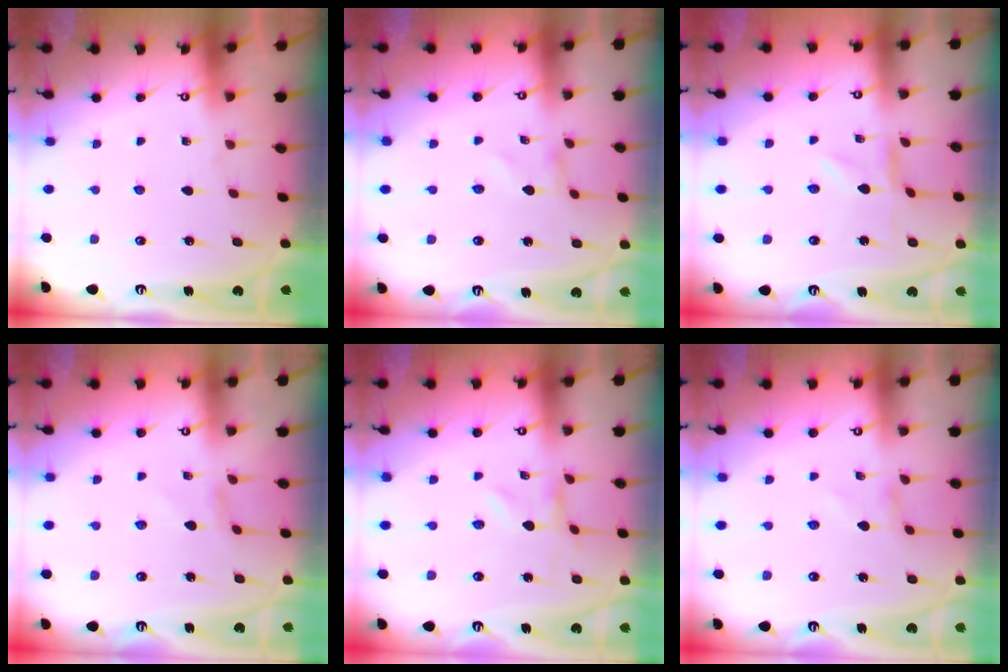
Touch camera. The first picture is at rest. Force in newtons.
{"total": 0.6, "press": 0.6, "slide": 0.1}
{"total": 0.5, "press": 0.5, "slide": 0.2}
{"total": 2.7, "press": 2.7, "slide": 0.3}
{"total": 0.6, "press": 0.5, "slide": 0.1}
{"total": 0.7, "press": 0.7, "slide": 0.2}